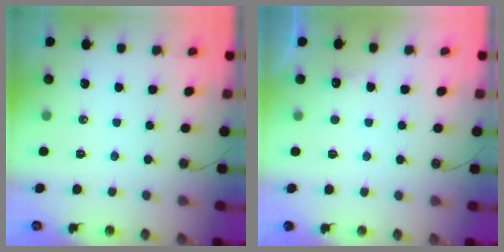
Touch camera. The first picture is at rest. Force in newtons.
{"total": 3.7, "press": 3.5, "slide": 1.1}